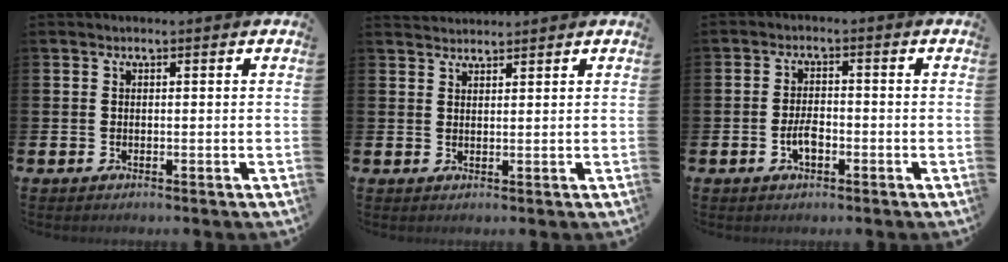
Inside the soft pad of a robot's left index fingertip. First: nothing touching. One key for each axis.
{"total": 2.0, "fx": 2.0, "fy": 0.3, "fz": -0.1, "tx": -0.002, "ty": -0.004, "tz": 0.038}
{"total": 2.9, "fx": -1.1, "fy": 1.4, "fz": 2.3, "tx": -0.041, "ty": 0.003, "tz": -0.020}